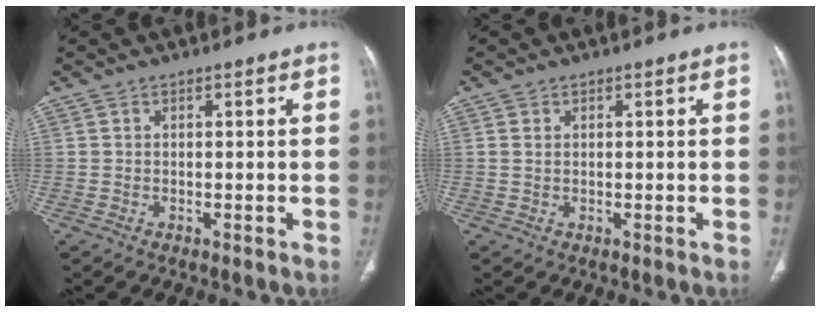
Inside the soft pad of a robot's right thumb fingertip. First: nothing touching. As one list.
[{"total": 1.1, "force": [0.3, 0.8, 0.7], "torque": [-0.014, -0.001, 0.009]}]